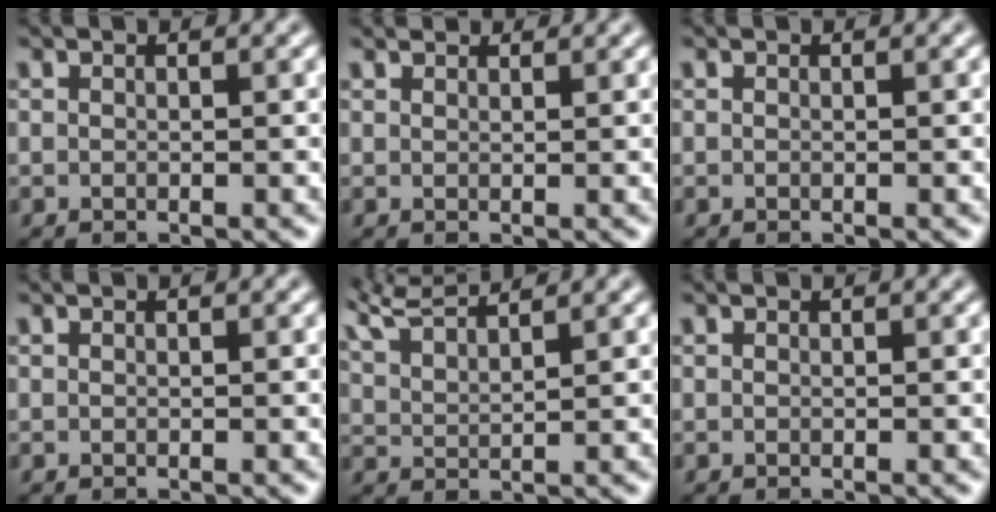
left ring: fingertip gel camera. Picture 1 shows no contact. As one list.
[{"total": 1.8, "force": [1.8, 0.2, 0.3], "torque": [-0.010, 0.001, 0.024]}, {"total": 0.0}, {"total": 0.0}, {"total": 4.9, "force": [4.4, 0.7, 1.9], "torque": [-0.044, 0.020, 0.073]}, {"total": 0.0}]